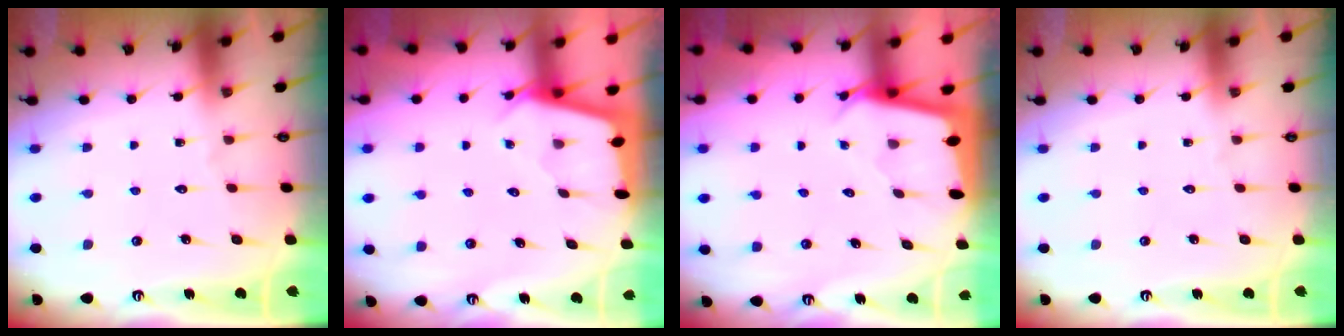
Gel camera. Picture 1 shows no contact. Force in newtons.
{"total": 2.5, "press": 2.5, "slide": 0.3}
{"total": 2.4, "press": 2.4, "slide": 0.2}
{"total": 0.0}